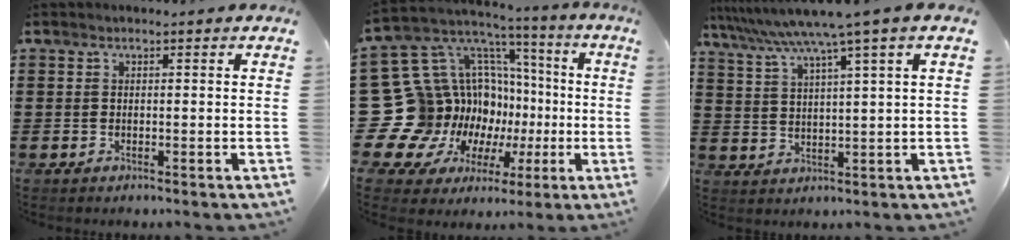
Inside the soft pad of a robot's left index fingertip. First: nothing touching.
{"total": 17.7, "force": [-0.8, 16.2, 7.0], "torque": [-0.191, -0.052, 0.046]}
{"total": 6.1, "force": [4.4, -1.1, 4.1], "torque": [-0.097, -0.031, 0.069]}